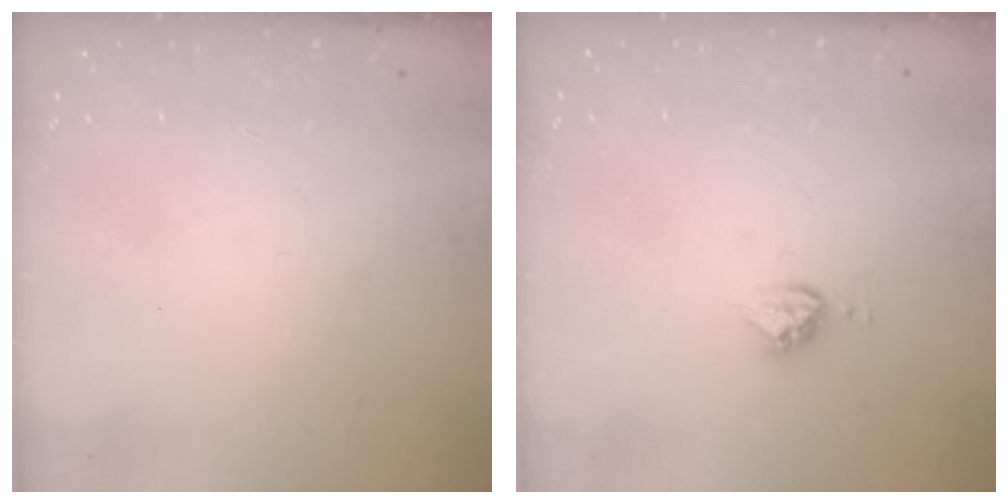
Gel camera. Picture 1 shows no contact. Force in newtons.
{"total": 5.3, "press": 5.3, "slide": 0.3}